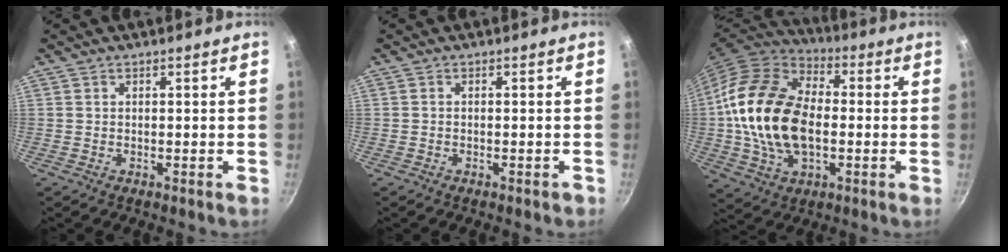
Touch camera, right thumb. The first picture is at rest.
{"total": 0.8, "force": [-0.6, 0.4, 0.5], "torque": [-0.008, 0.008, -0.005]}
{"total": 21.8, "force": [-0.7, 14.0, 16.8], "torque": [-0.297, 0.023, -0.019]}